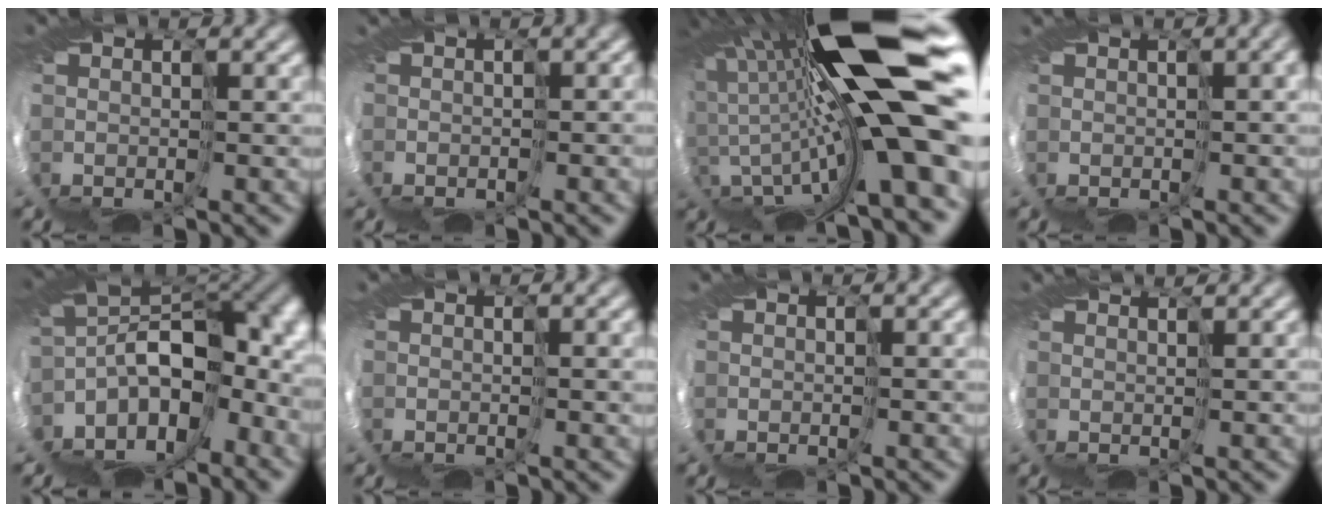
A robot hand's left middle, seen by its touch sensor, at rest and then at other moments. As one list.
[{"total": 2.3, "force": [-2.0, 0.8, 0.8], "torque": [-0.010, 0.001, -0.029]}, {"total": 17.0, "force": [2.2, 3.0, 16.6], "torque": [-0.262, -0.028, 0.029]}, {"total": 1.4, "force": [-0.2, 0.4, 1.3], "torque": [-0.013, -0.001, -0.001]}, {"total": 12.6, "force": [-3.4, 6.6, 10.1], "torque": [-0.149, -0.013, -0.024]}, {"total": 0.8, "force": [0.4, -0.7, 0.0], "torque": [0.004, 0.004, 0.003]}, {"total": 1.2, "force": [0.4, -0.8, -0.8], "torque": [0.026, 0.002, 0.004]}, {"total": 2.3, "force": [2.1, -0.9, -0.2], "torque": [0.003, 0.005, 0.033]}]